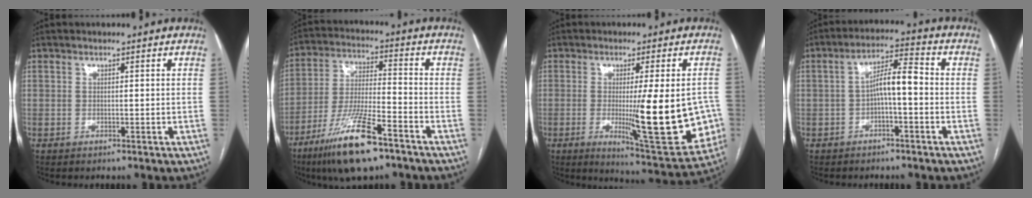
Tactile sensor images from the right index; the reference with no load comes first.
{"total": 14.4, "force": [-9.1, 2.3, 11.0], "torque": [-0.223, -0.028, -0.163]}
{"total": 16.4, "force": [-2.6, 2.6, 16.0], "torque": [-0.185, -0.022, -0.023]}
{"total": 6.2, "force": [-0.8, 1.4, 6.0], "torque": [-0.102, 0.027, -0.015]}